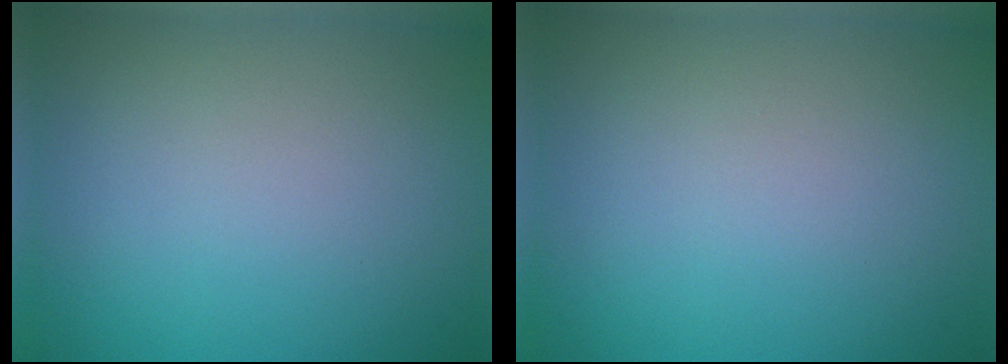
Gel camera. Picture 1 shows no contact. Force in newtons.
{"total": 0.0}